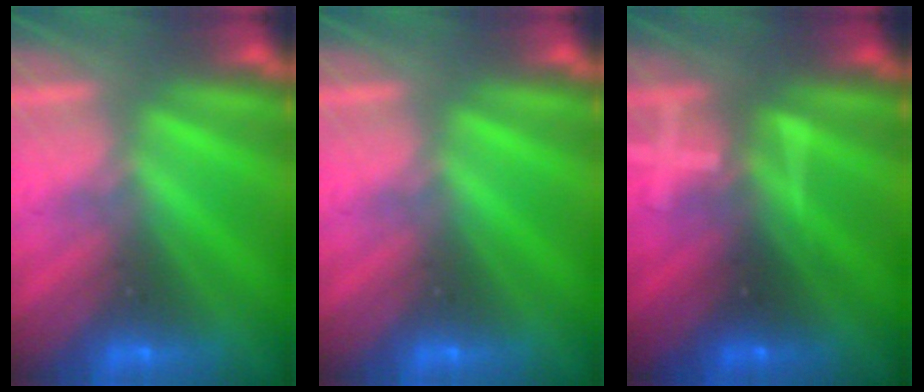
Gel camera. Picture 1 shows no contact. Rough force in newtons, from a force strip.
{"total": 0.0}
{"total": 3.1}